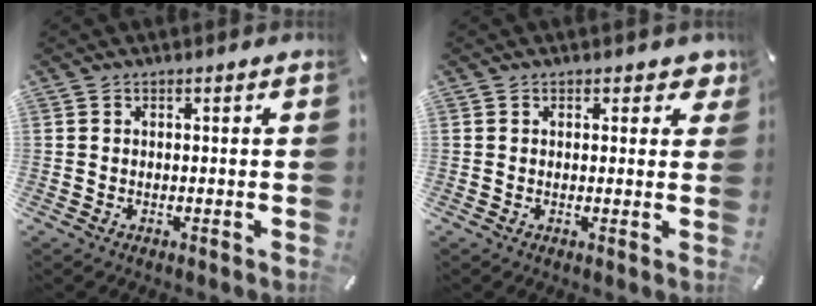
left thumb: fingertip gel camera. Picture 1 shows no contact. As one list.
[{"total": 2.2, "force": [1.1, 1.4, 1.2], "torque": [-0.003, -0.003, 0.014]}]